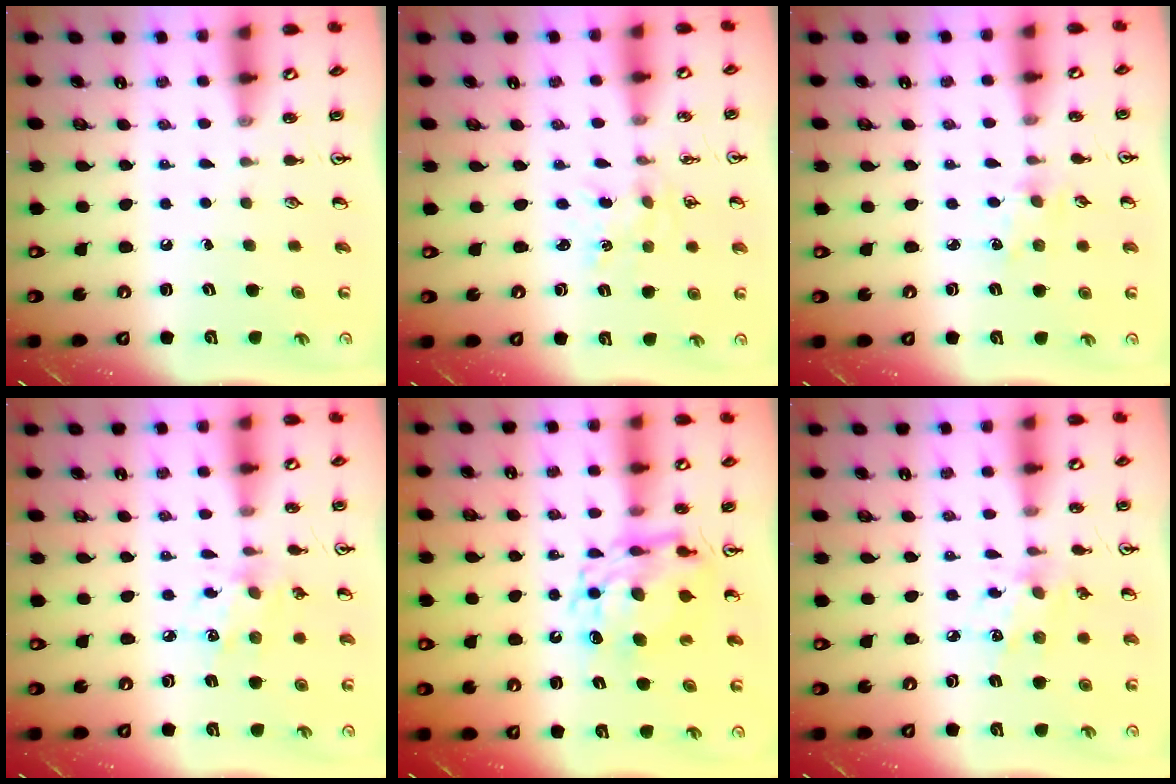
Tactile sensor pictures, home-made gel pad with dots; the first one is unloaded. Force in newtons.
{"total": 0.0}
{"total": 2.0, "press": 2.0, "slide": 0.4}
{"total": 6.3, "press": 6.3, "slide": 0.6}
{"total": 11.7, "press": 11.6, "slide": 1.2}
{"total": 6.3, "press": 6.3, "slide": 0.6}